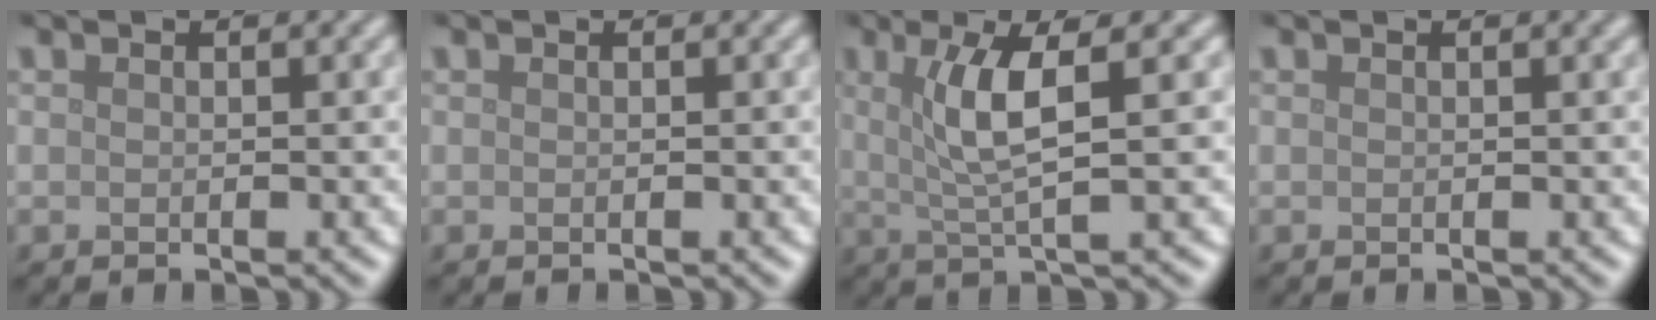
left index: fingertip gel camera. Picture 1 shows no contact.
{"total": 0.0}
{"total": 4.7, "force": [1.2, 0.9, 4.5], "torque": [-0.085, 0.002, 0.026]}
{"total": 0.5, "force": [0.3, 0.0, 0.4], "torque": [-0.005, 0.004, 0.003]}